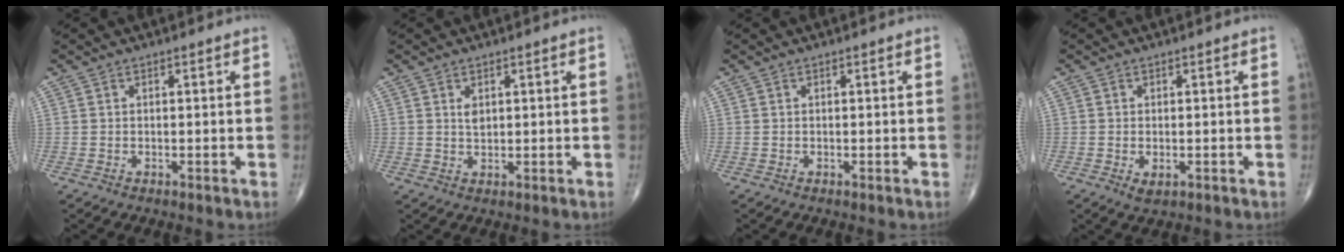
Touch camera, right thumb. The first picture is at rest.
{"total": 2.1, "force": [0.8, 1.2, 1.5], "torque": [-0.022, -0.005, 0.016]}
{"total": 0.0}
{"total": 2.0, "force": [-0.6, 1.1, 1.6], "torque": [-0.027, -0.004, -0.006]}